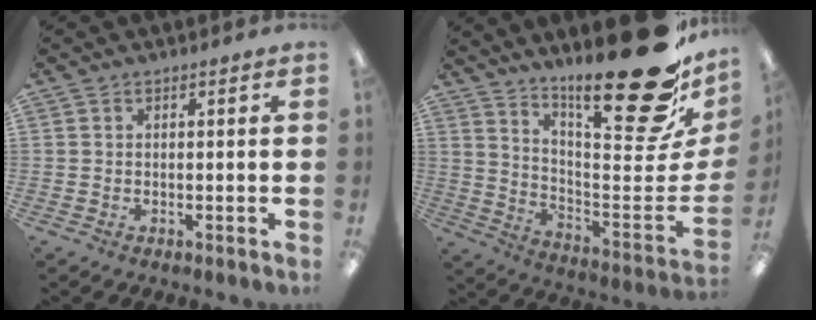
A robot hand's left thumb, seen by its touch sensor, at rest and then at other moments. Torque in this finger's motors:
{"motor_torque": [0.45, 0.38, 1.42, -1.35, 0.38]}